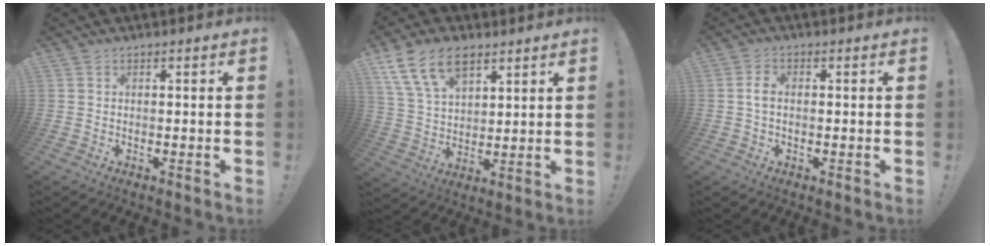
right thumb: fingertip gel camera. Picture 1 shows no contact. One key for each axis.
{"total": 14.3, "fx": 8.3, "fy": 8.3, "fz": 8.1, "tx": -0.151, "ty": -0.028, "tz": 0.159}
{"total": 2.8, "fx": -0.2, "fy": 1.4, "fz": 2.4, "tx": -0.039, "ty": 0.005, "tz": -0.003}